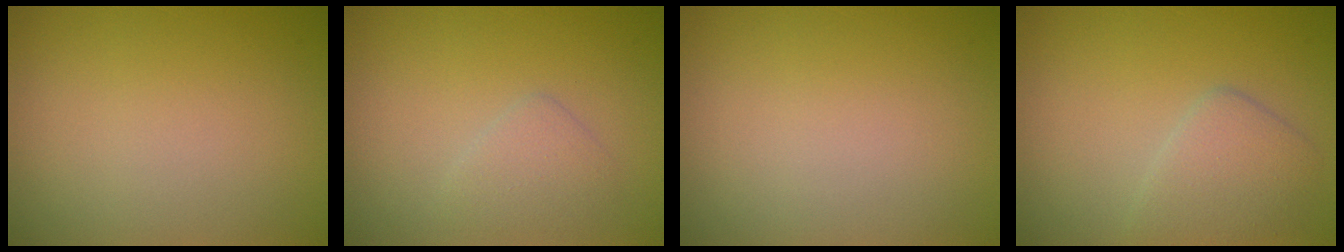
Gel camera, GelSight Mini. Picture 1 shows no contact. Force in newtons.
{"total": 1.6, "press": 1.6, "slide": 0.0}
{"total": 0.0}
{"total": 2.8, "press": 2.8, "slide": 0.2}